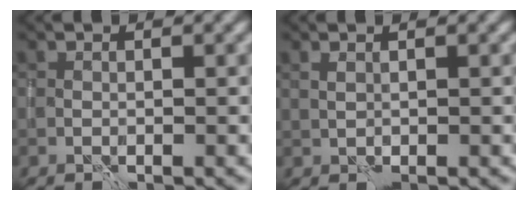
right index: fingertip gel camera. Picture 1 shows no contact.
{"total": 0.5, "force": [0.3, 0.2, 0.4], "torque": [-0.007, 0.000, 0.008]}